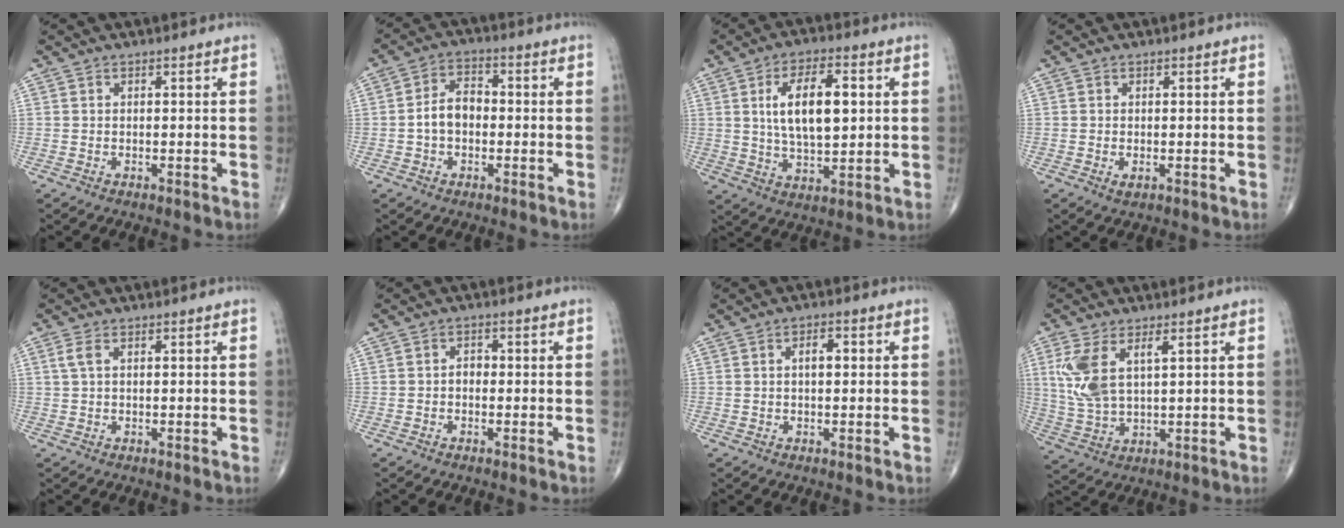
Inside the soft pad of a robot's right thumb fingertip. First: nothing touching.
{"total": 6.2, "force": [-0.8, 4.2, 4.4], "torque": [-0.070, 0.025, -0.023]}
{"total": 12.5, "force": [2.4, 5.8, 10.8], "torque": [-0.174, -0.006, 0.045]}
{"total": 1.1, "force": [-0.2, 0.6, 0.8], "torque": [-0.015, -0.004, -0.002]}
{"total": 2.0, "force": [0.7, 1.0, 1.6], "torque": [-0.045, 0.011, 0.018]}
{"total": 1.7, "force": [-0.4, 1.3, 1.1], "torque": [-0.007, 0.006, -0.010]}
{"total": 3.0, "force": [0.5, 1.5, 2.5], "torque": [-0.040, 0.007, 0.006]}
{"total": 9.1, "force": [3.1, 3.9, 7.6], "torque": [-0.169, -0.008, 0.073]}